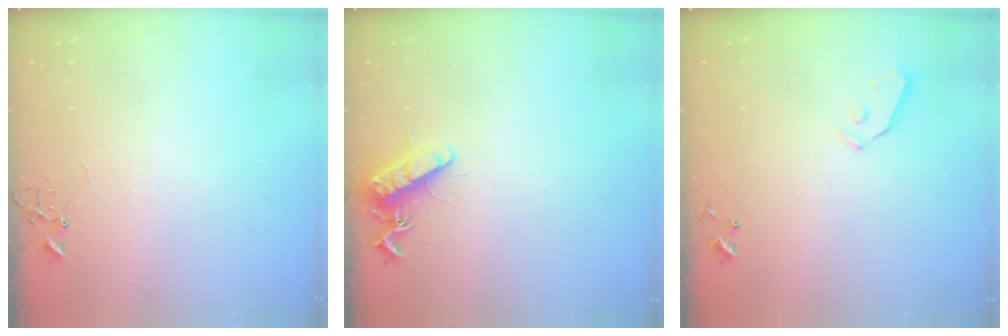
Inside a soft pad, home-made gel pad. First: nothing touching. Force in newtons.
{"total": 11.9, "press": 11.8, "slide": 1.3}
{"total": 3.2, "press": 3.2, "slide": 0.4}